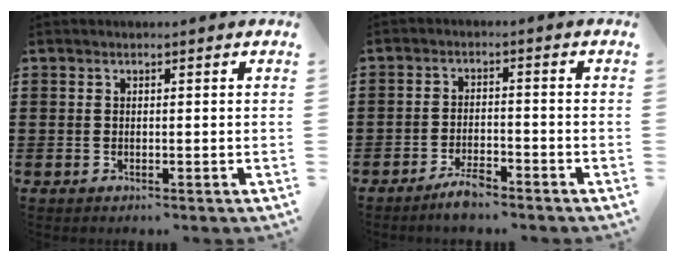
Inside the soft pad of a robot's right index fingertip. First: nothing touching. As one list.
[{"total": 3.6, "force": [-3.1, 0.7, 1.7], "torque": [-0.035, 0.009, -0.061]}]